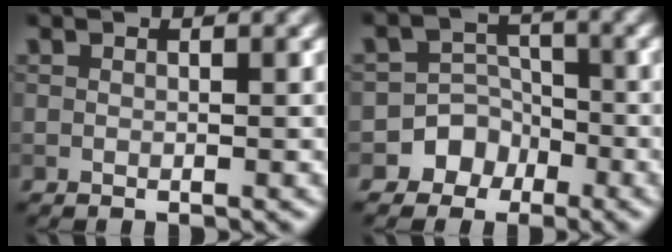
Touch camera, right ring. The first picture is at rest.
{"total": 4.9, "force": [-2.7, 4.1, 0.2], "torque": [0.035, 0.007, -0.066]}